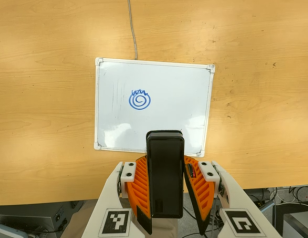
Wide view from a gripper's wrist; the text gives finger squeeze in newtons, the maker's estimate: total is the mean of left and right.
{"total": 6.3, "left": 4.9, "right": 7.6}